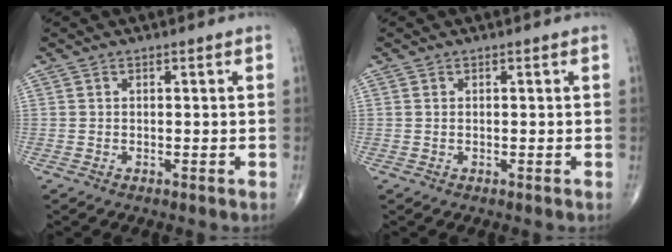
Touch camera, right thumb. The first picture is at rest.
{"total": 0.0}